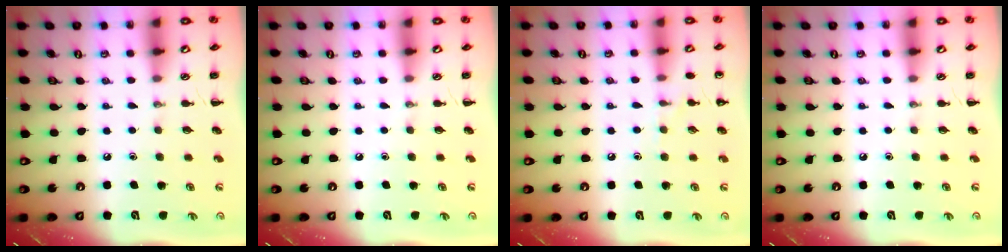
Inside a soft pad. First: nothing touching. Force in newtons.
{"total": 0.0}
{"total": 6.5, "press": 6.3, "slide": 1.6}
{"total": 0.0}